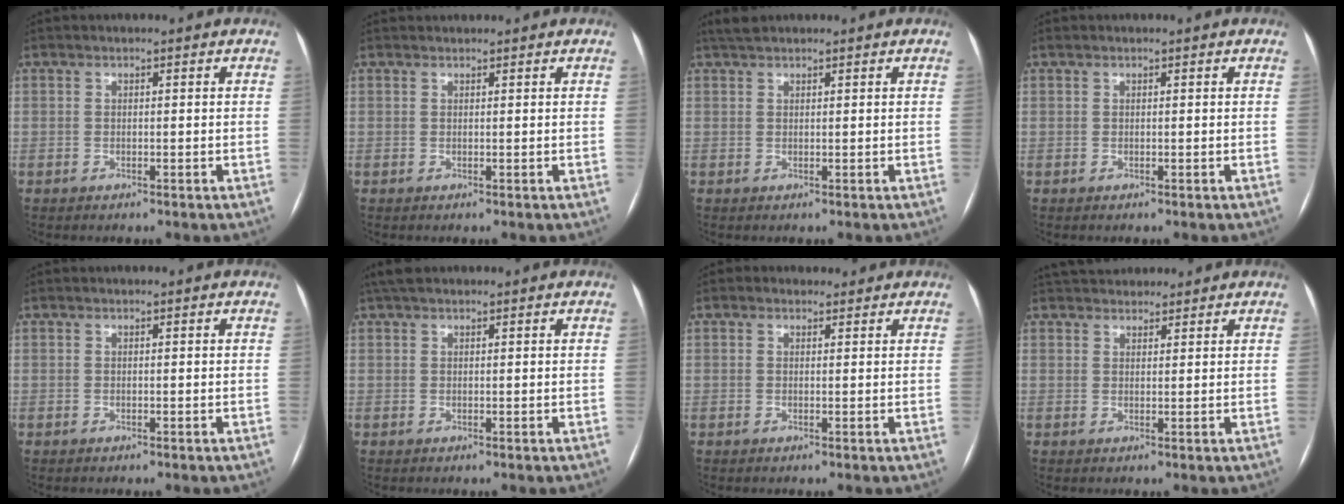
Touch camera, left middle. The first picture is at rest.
{"total": 1.2, "force": [1.2, 0.3, 0.1], "torque": [-0.006, 0.014, 0.021]}
{"total": 2.2, "force": [1.9, 0.5, 0.8], "torque": [-0.018, 0.016, 0.037]}
{"total": 0.0}
{"total": 0.0}
{"total": 3.3, "force": [2.6, 1.1, 1.6], "torque": [-0.033, 0.028, 0.049]}
{"total": 1.6, "force": [1.2, 1.1, 0.1], "torque": [-0.003, 0.011, 0.013]}
{"total": 6.8, "force": [6.2, 2.2, 1.7], "torque": [-0.021, 0.032, 0.096]}